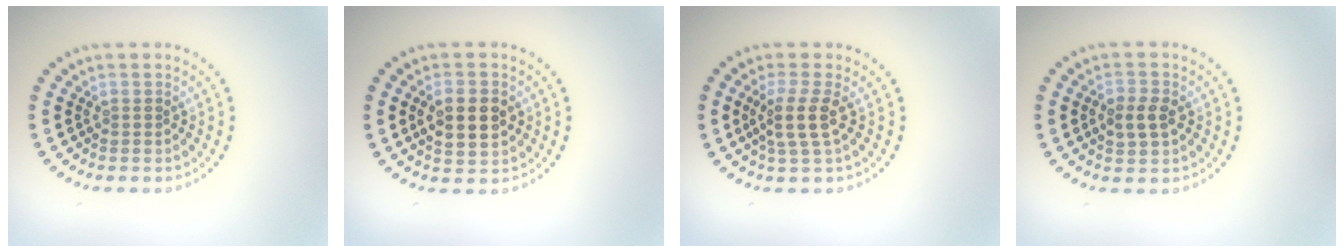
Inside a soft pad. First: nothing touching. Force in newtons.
{"total": 4.4, "press": 4.4, "slide": 0.1}
{"total": 2.7, "press": 2.3, "slide": 1.6}
{"total": 2.5, "press": 2.5, "slide": 0.1}